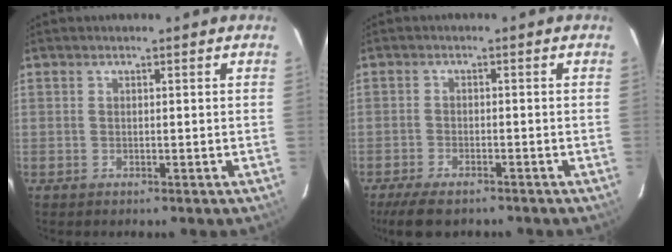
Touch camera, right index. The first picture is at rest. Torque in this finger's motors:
{"motor_torque": [0.66, -0.57, 0.30, 0.02]}